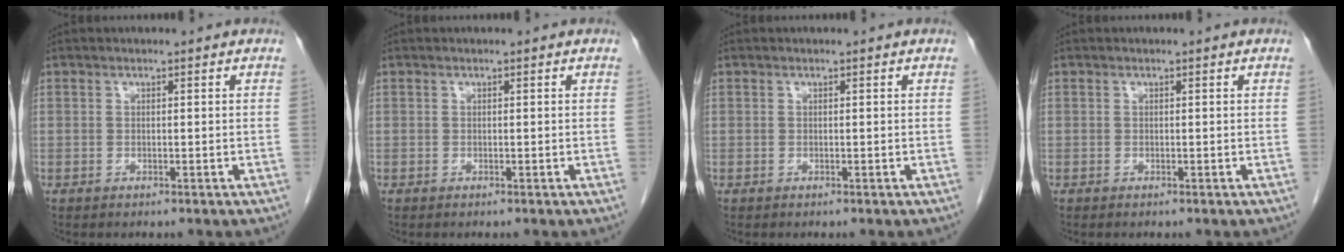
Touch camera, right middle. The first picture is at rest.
{"total": 0.0}
{"total": 0.0}
{"total": 0.0}